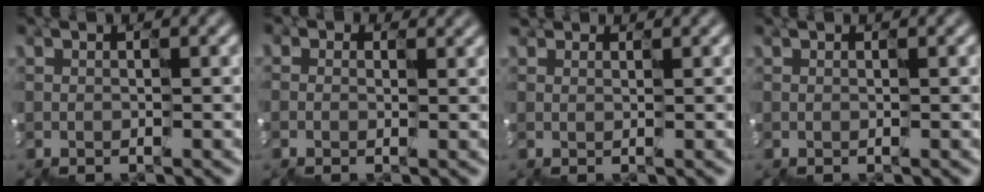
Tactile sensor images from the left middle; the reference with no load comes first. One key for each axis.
{"total": 0.8, "fx": 0.0, "fy": 0.7, "fz": 0.4, "tx": -0.012, "ty": 0.002, "tz": 0.002}
{"total": 0.8, "fx": 0.8, "fy": 0.2, "fz": -0.2, "tx": 0.005, "ty": 0.008, "tz": 0.012}
{"total": 0.0}